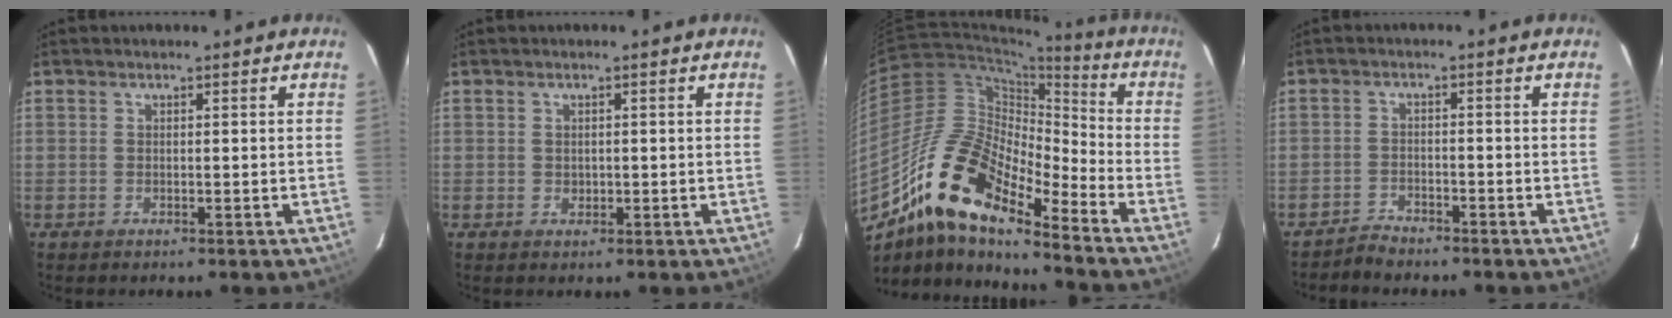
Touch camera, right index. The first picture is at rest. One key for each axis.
{"total": 1.2, "fx": 0.1, "fy": 1.1, "fz": 0.4, "tx": -0.004, "ty": 0.001, "tz": 0.004}
{"total": 17.7, "fx": -12.8, "fy": 5.0, "fz": 11.2, "tx": -0.191, "ty": -0.008, "tz": -0.257}
{"total": 3.0, "fx": -2.9, "fy": 0.9, "fz": 0.2, "tx": -0.014, "ty": 0.002, "tz": -0.052}